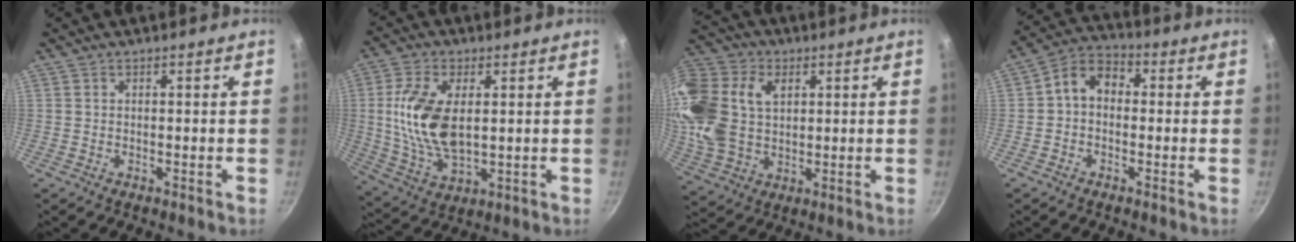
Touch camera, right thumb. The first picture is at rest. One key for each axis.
{"total": 14.5, "fx": 1.8, "fy": 7.9, "fz": 12.0, "tx": -0.230, "ty": -0.008, "tz": 0.040}
{"total": 21.0, "fx": 4.8, "fy": 15.0, "fz": 13.9, "tx": -0.301, "ty": 0.015, "tz": 0.091}
{"total": 7.1, "fx": 0.0, "fy": 5.3, "fz": 4.7, "tx": -0.063, "ty": 0.027, "tz": -0.022}